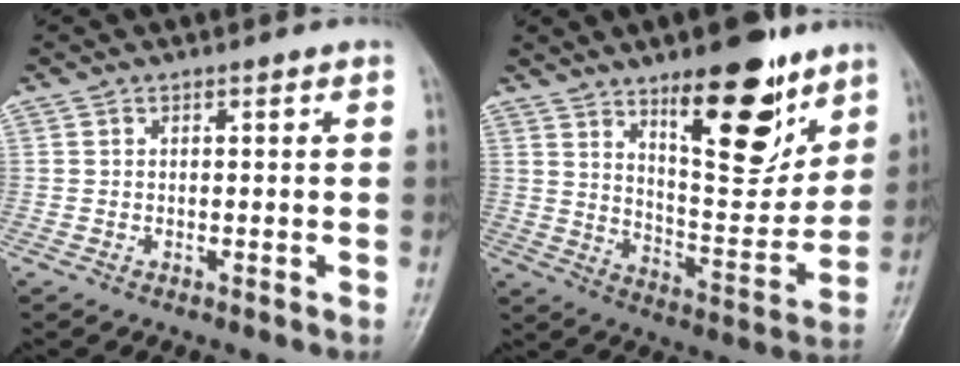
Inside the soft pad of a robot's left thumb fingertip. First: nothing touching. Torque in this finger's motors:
{"motor_torque": [2.48, 1.34, 1.28, -1.49, 0.12]}